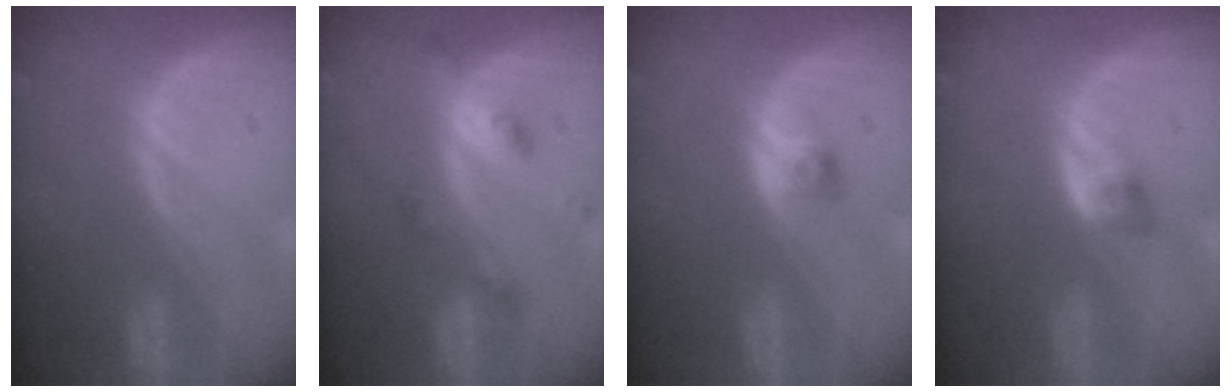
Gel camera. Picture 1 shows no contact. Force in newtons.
{"total": 4.4, "press": 3.9, "slide": 2.0}
{"total": 2.2, "press": 2.2, "slide": 0.3}
{"total": 2.8, "press": 2.4, "slide": 1.4}